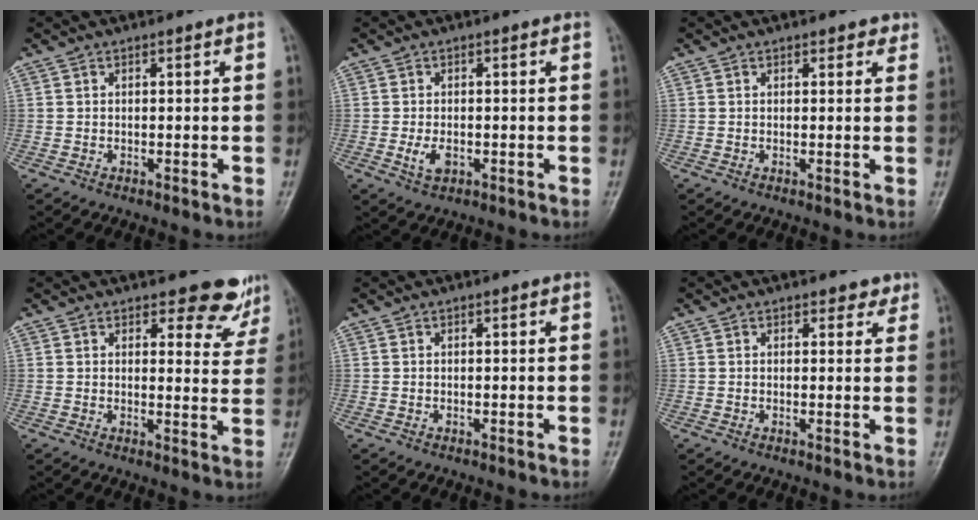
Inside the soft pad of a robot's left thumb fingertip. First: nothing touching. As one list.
[{"total": 3.0, "force": [-0.7, 1.8, 2.3], "torque": [-0.046, -0.003, -0.011]}, {"total": 1.5, "force": [1.1, 0.9, 0.5], "torque": [0.008, -0.005, 0.008]}, {"total": 7.1, "force": [6.3, 2.8, 1.6], "torque": [0.016, -0.047, 0.062]}, {"total": 0.0}, {"total": 2.1, "force": [1.6, 1.2, 0.6], "torque": [0.013, -0.007, 0.014]}]